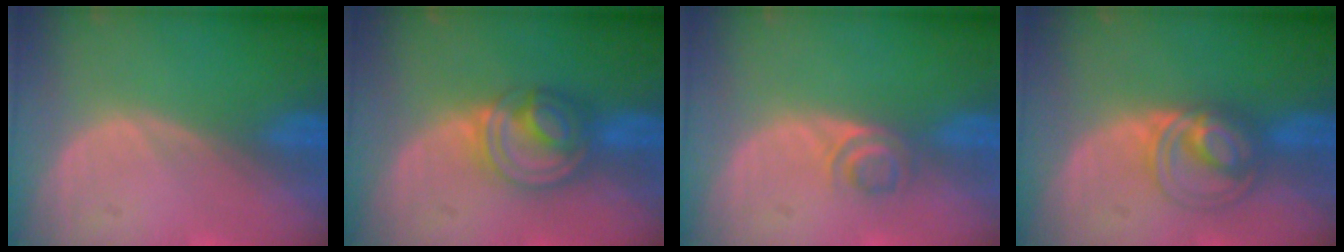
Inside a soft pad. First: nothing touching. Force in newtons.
{"total": 7.0, "press": 6.3, "slide": 3.1}
{"total": 2.8, "press": 2.7, "slide": 1.0}
{"total": 5.8, "press": 5.8, "slide": 0.2}